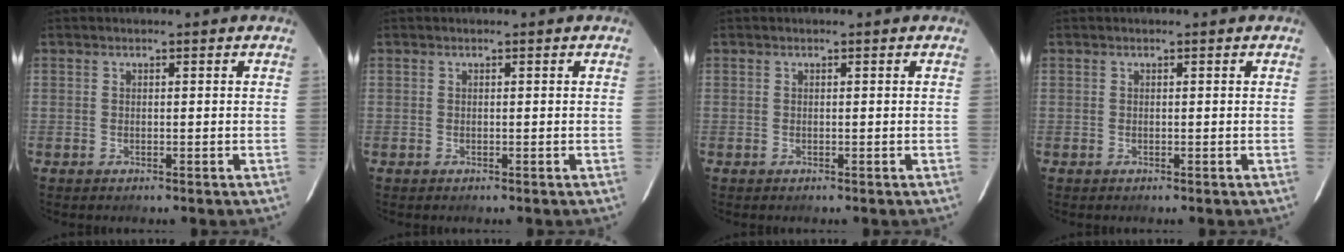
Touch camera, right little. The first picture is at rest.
{"total": 0.0}
{"total": 0.0}
{"total": 0.0}